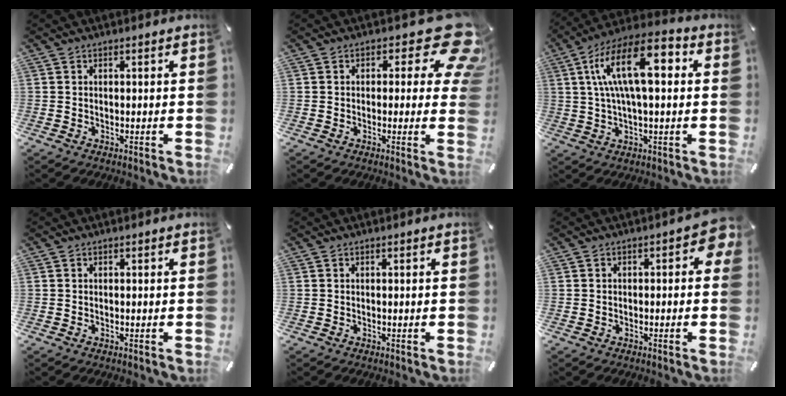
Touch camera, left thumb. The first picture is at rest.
{"total": 13.3, "force": [5.3, 6.0, 10.6], "torque": [-0.127, -0.034, 0.091]}
{"total": 16.4, "force": [4.1, 6.4, 14.6], "torque": [-0.286, 0.002, 0.068]}
{"total": 0.0}
{"total": 0.0}
{"total": 3.9, "force": [0.0, 2.3, 3.1], "torque": [-0.043, 0.006, -0.003]}